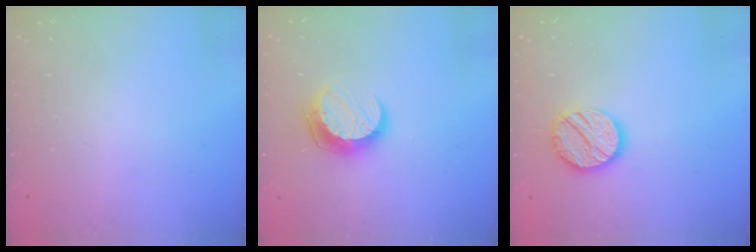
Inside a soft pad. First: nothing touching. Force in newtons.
{"total": 10.3, "press": 10.3, "slide": 0.7}
{"total": 12.8, "press": 12.8, "slide": 0.8}